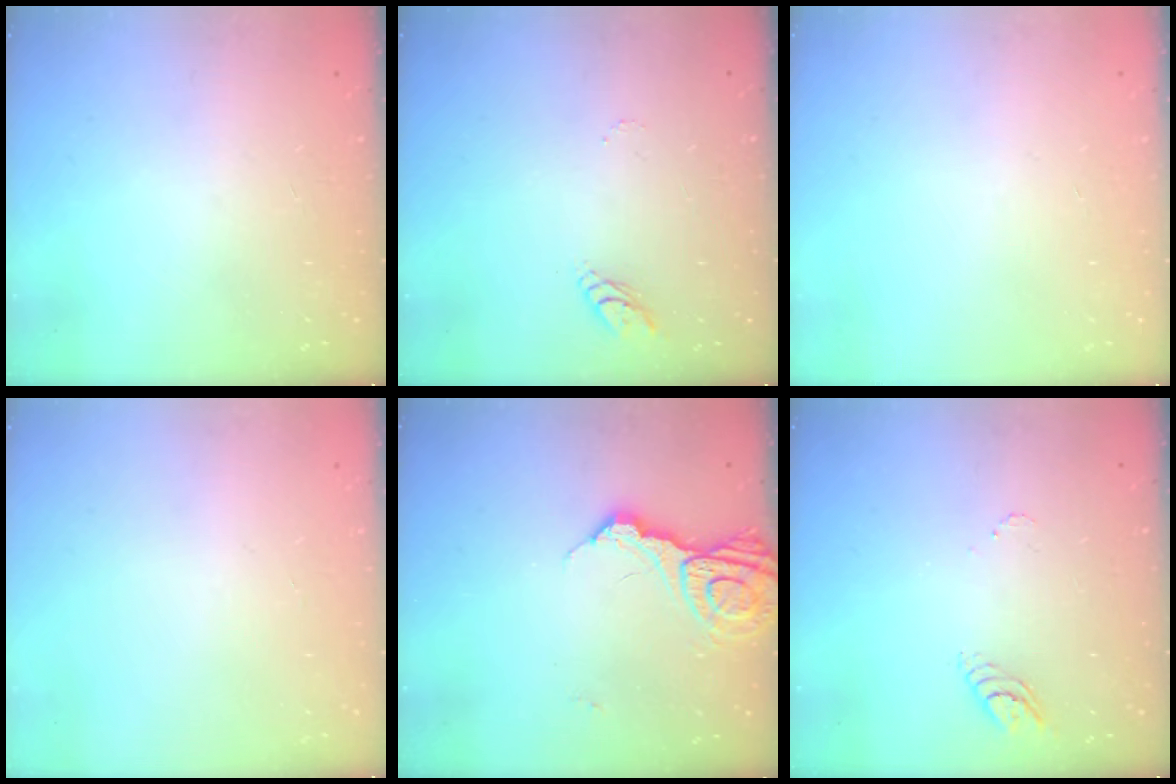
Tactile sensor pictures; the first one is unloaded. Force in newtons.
{"total": 4.6, "press": 4.6, "slide": 0.4}
{"total": 0.0}
{"total": 0.0}
{"total": 11.2, "press": 11.1, "slide": 1.2}
{"total": 3.4, "press": 3.4, "slide": 0.4}